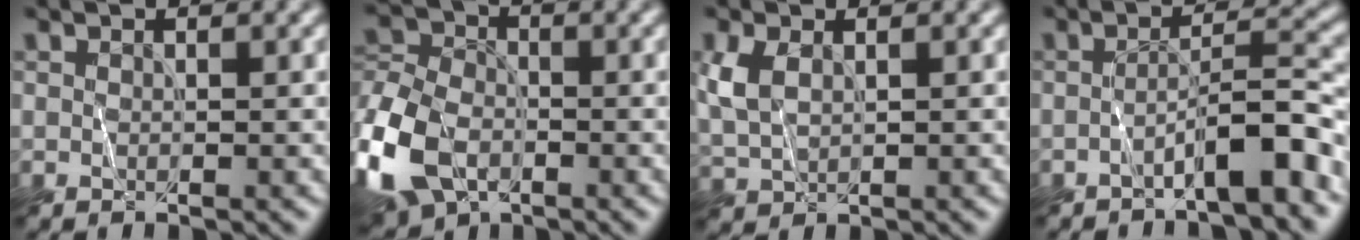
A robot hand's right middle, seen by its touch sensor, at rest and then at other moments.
{"total": 12.2, "force": [-5.5, 7.9, 7.5], "torque": [-0.168, -0.022, -0.101]}
{"total": 3.6, "force": [1.0, 2.2, 2.7], "torque": [-0.075, 0.003, 0.024]}
{"total": 4.5, "force": [-2.7, 0.6, 3.6], "torque": [-0.054, 0.018, -0.050]}